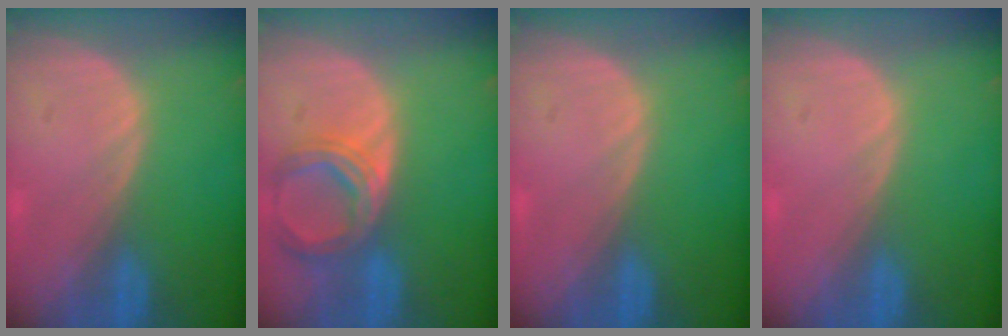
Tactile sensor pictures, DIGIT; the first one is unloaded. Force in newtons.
{"total": 7.0, "press": 6.5, "slide": 2.7}
{"total": 0.0}
{"total": 0.0}